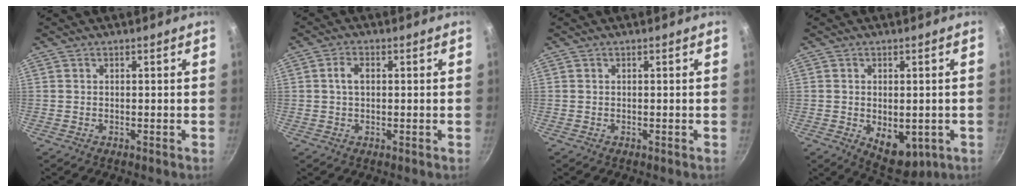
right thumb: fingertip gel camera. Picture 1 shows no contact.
{"total": 2.8, "force": [0.4, 1.6, 2.2], "torque": [-0.035, 0.006, 0.008]}
{"total": 0.0}
{"total": 8.7, "force": [-1.8, 5.4, 6.6], "torque": [-0.072, -0.010, -0.008]}